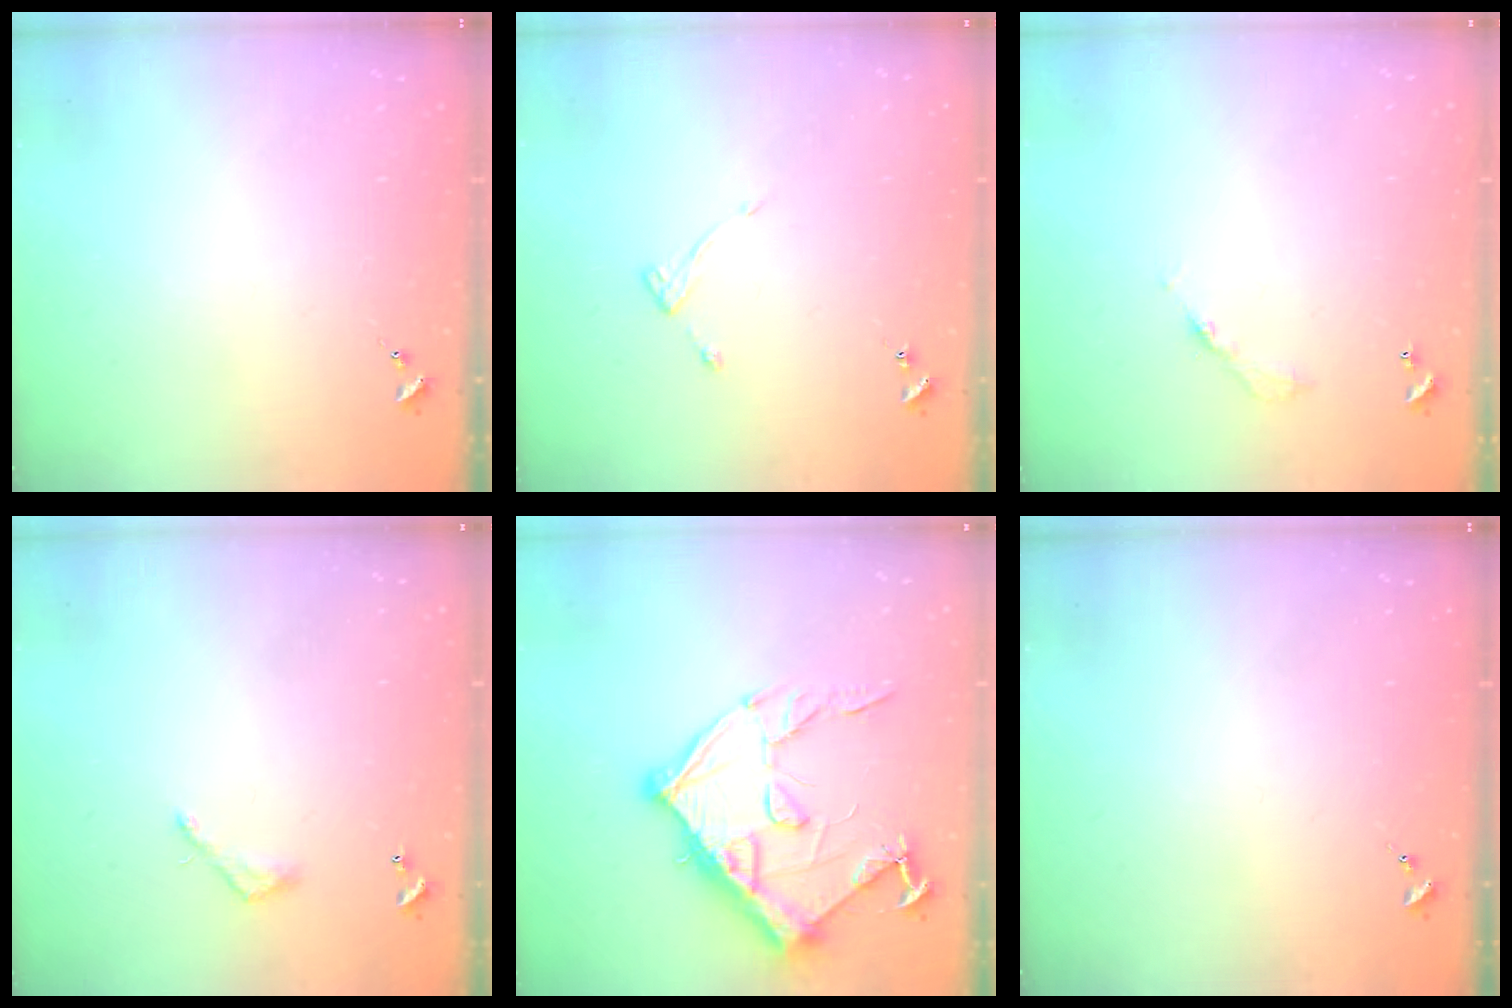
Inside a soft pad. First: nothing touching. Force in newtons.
{"total": 4.1, "press": 4.1, "slide": 0.5}
{"total": 3.6, "press": 3.6, "slide": 0.2}
{"total": 4.1, "press": 4.1, "slide": 0.3}
{"total": 15.4, "press": 15.4, "slide": 1.0}
{"total": 0.0}